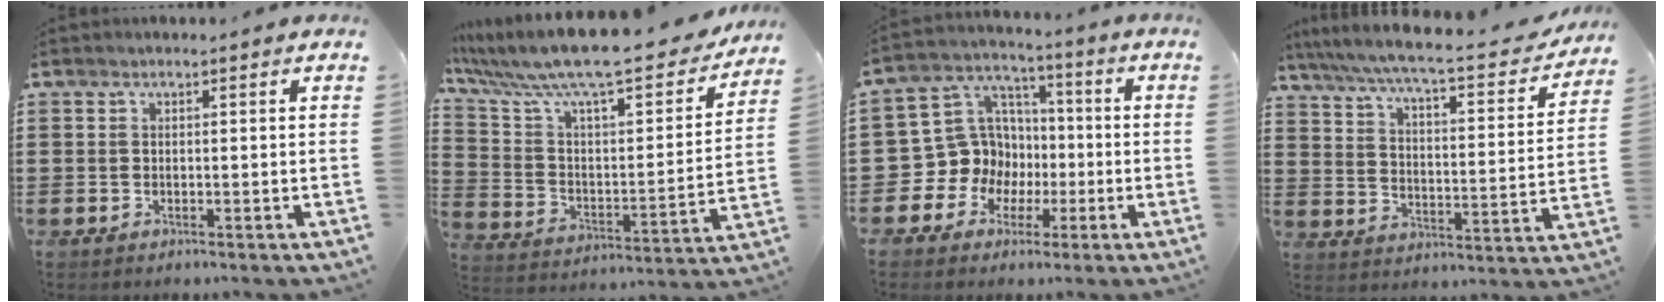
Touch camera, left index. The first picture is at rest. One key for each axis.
{"total": 11.7, "fx": 9.8, "fy": 1.3, "fz": 6.2, "tx": -0.161, "ty": -0.070, "tz": 0.164}
{"total": 10.4, "fx": -1.2, "fy": 10.1, "fz": 2.0, "tx": -0.089, "ty": -0.006, "tz": -0.016}
{"total": 6.2, "fx": 5.5, "fy": 0.1, "fz": 3.0, "tx": -0.084, "ty": -0.043, "tz": 0.086}